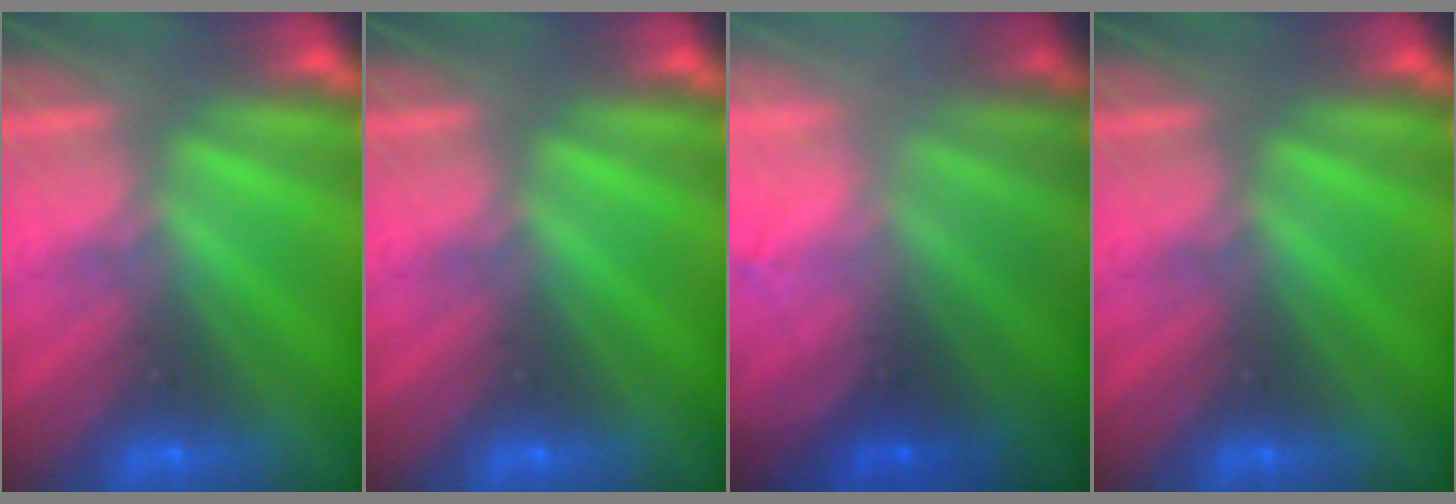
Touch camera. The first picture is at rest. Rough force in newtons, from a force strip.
{"total": 0.0}
{"total": 7.8}
{"total": 0.0}